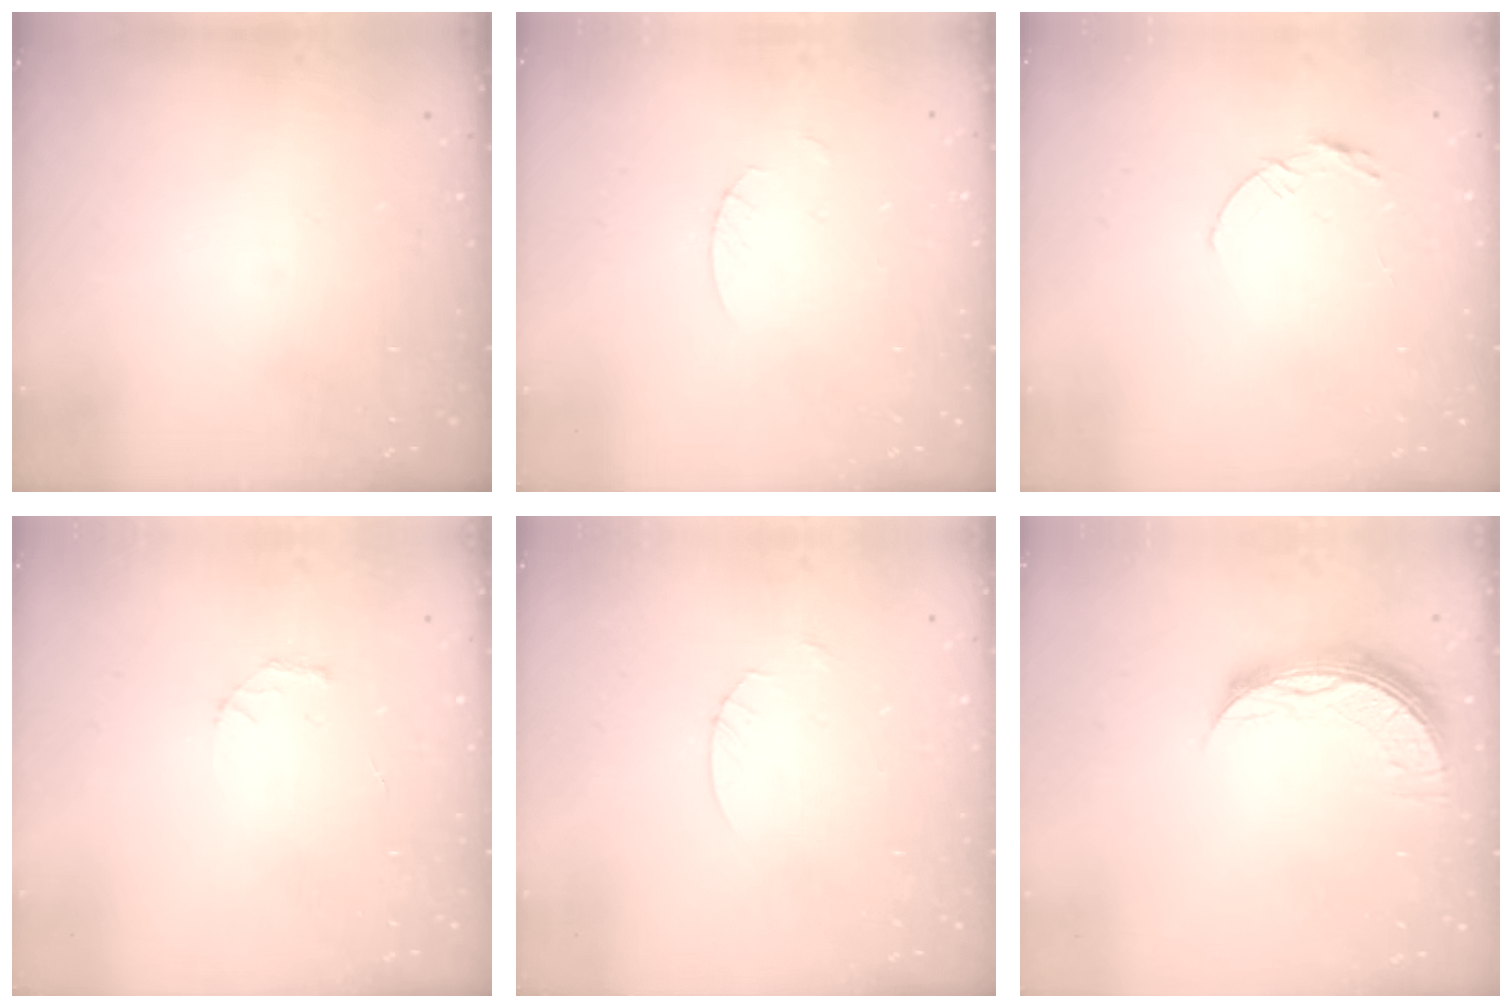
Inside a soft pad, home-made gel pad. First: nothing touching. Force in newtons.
{"total": 1.8, "press": 1.8, "slide": 0.2}
{"total": 4.5, "press": 4.5, "slide": 0.3}
{"total": 1.9, "press": 1.9, "slide": 0.2}
{"total": 2.5, "press": 2.5, "slide": 0.3}
{"total": 9.8, "press": 9.8, "slide": 0.5}